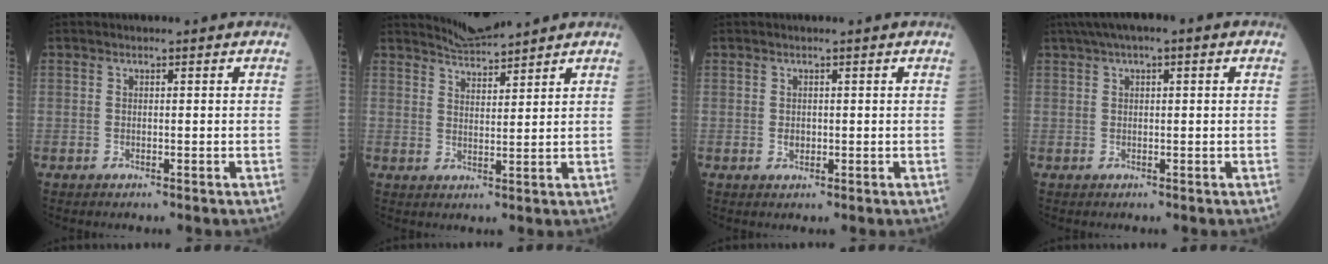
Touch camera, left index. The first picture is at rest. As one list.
[{"total": 3.9, "force": [3.9, -0.5, 0.1], "torque": [-0.010, 0.005, 0.076]}, {"total": 0.9, "force": [0.0, 0.7, 0.6], "torque": [-0.011, 0.001, 0.003]}, {"total": 5.8, "force": [3.1, 1.0, 4.9], "torque": [-0.087, 0.036, 0.048]}]